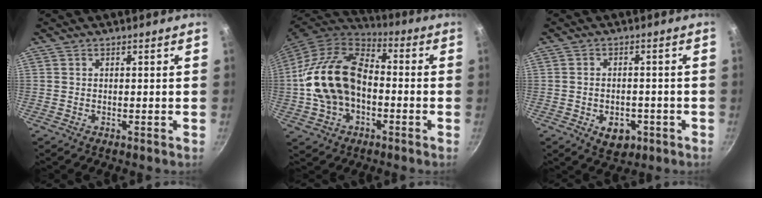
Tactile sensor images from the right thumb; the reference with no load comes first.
{"total": 19.0, "force": [-1.7, 13.0, 13.7], "torque": [-0.248, 0.042, -0.038]}
{"total": 6.1, "force": [-2.3, 4.2, 3.8], "torque": [-0.040, 0.008, -0.022]}